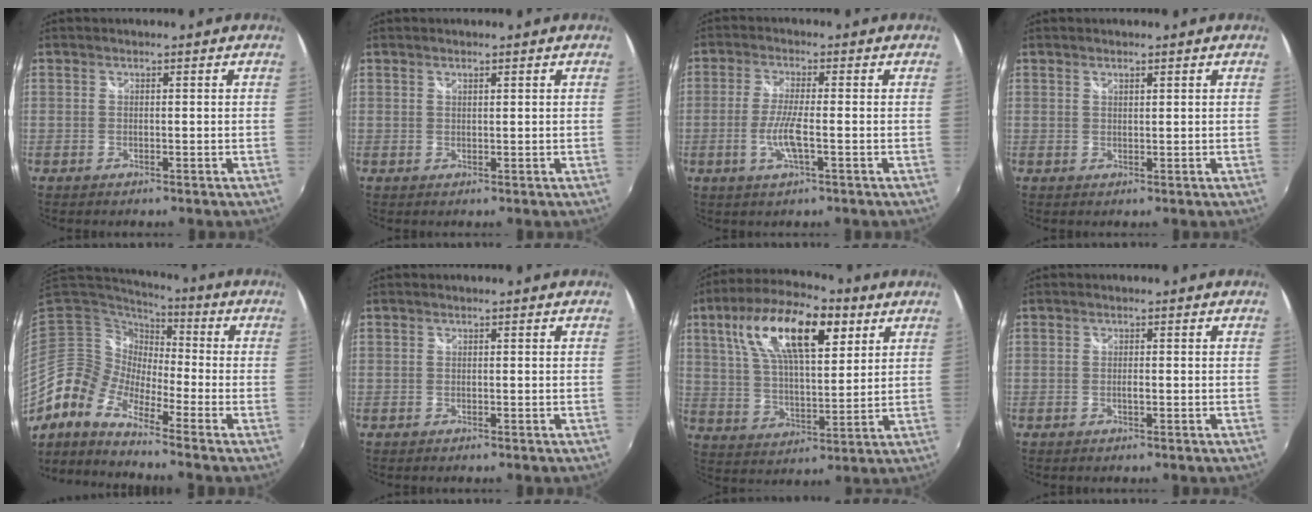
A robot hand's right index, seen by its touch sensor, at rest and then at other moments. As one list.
[{"total": 0.8, "force": [0.7, 0.0, 0.4], "torque": [-0.006, 0.001, 0.011]}, {"total": 5.8, "force": [-1.7, 0.6, 5.5], "torque": [-0.113, -0.007, -0.033]}, {"total": 1.0, "force": [0.9, 0.1, 0.5], "torque": [-0.006, 0.001, 0.014]}, {"total": 8.9, "force": [-4.8, 4.2, 6.1], "torque": [-0.091, 0.000, -0.114]}, {"total": 0.0}, {"total": 18.8, "force": [8.7, 7.4, 15.0], "torque": [-0.275, 0.035, 0.149]}, {"total": 0.6, "force": [-0.2, 0.1, 0.6], "torque": [-0.010, 0.003, -0.003]}]